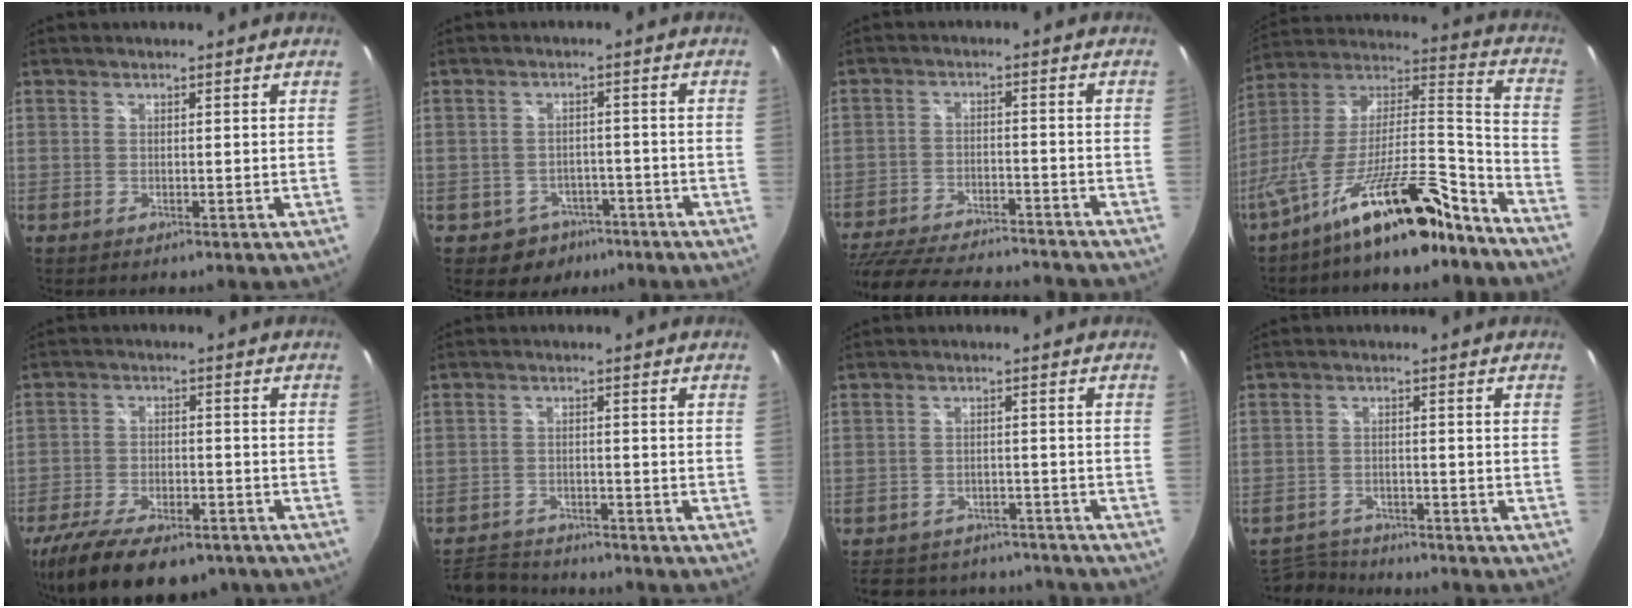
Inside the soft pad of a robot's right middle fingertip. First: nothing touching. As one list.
[{"total": 5.9, "force": [-3.7, 4.6, 0.7], "torque": [-0.023, 0.017, -0.041]}, {"total": 24.6, "force": [-21.1, 6.5, 10.9], "torque": [-0.230, -0.036, -0.305]}, {"total": 19.9, "force": [-15.0, 3.5, 12.5], "torque": [-0.199, -0.001, -0.257]}, {"total": 18.9, "force": [-13.4, 7.9, 10.7], "torque": [-0.226, -0.042, -0.210]}, {"total": 8.3, "force": [-7.8, 2.2, 1.6], "torque": [-0.058, -0.001, -0.135]}, {"total": 16.9, "force": [-14.3, 7.1, 5.5], "torque": [-0.125, 0.022, -0.186]}, {"total": 7.4, "force": [-7.1, 1.8, 1.1], "torque": [-0.044, 0.001, -0.125]}]